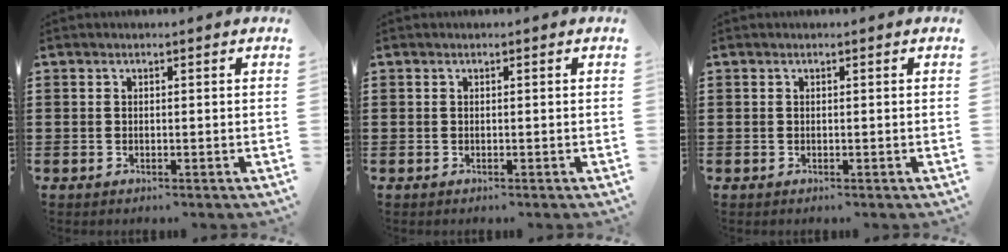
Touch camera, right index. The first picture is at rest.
{"total": 0.0}
{"total": 0.0}